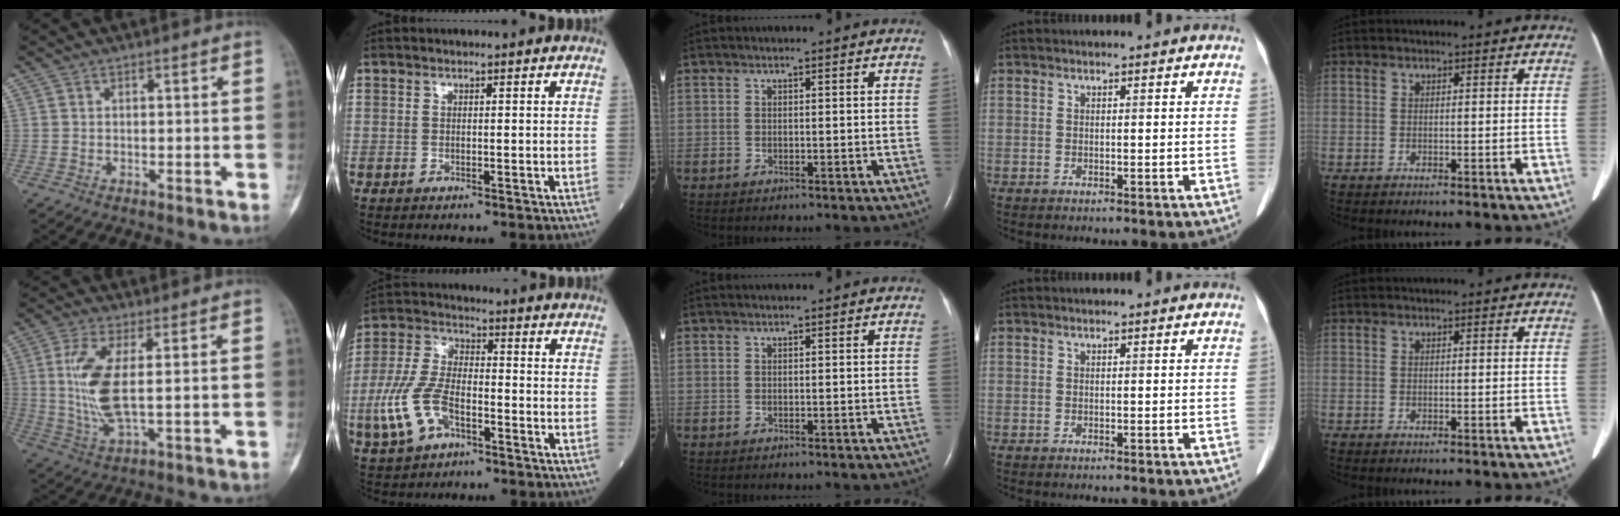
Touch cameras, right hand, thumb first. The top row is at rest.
{"thumb": {"total": 10.0, "force": [1.3, 3.0, 9.5], "torque": [-0.222, -0.013, 0.029]}, "index": {"total": 10.5, "force": [-4.0, 5.2, 8.1], "torque": [-0.198, 0.004, -0.076]}}